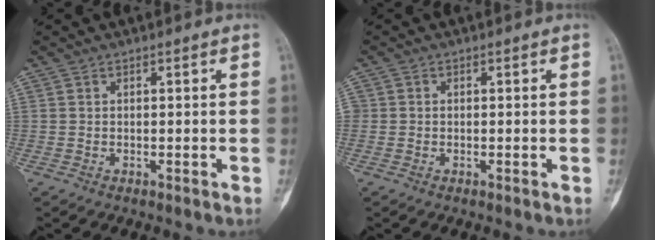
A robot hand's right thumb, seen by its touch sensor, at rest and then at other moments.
{"total": 0.8, "force": [0.0, 0.8, 0.2], "torque": [0.003, 0.003, -0.002]}